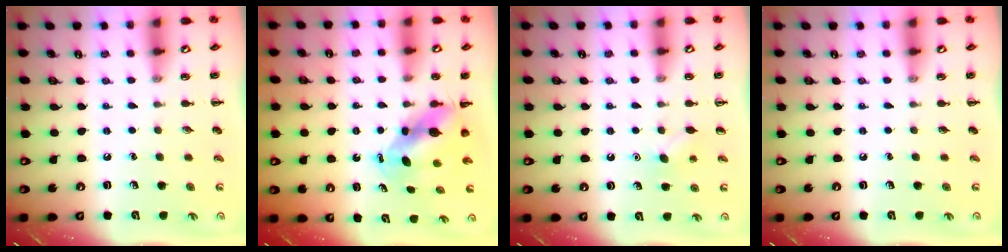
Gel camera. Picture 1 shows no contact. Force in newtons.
{"total": 7.3, "press": 7.2, "slide": 0.9}
{"total": 4.8, "press": 4.5, "slide": 1.4}
{"total": 0.0}